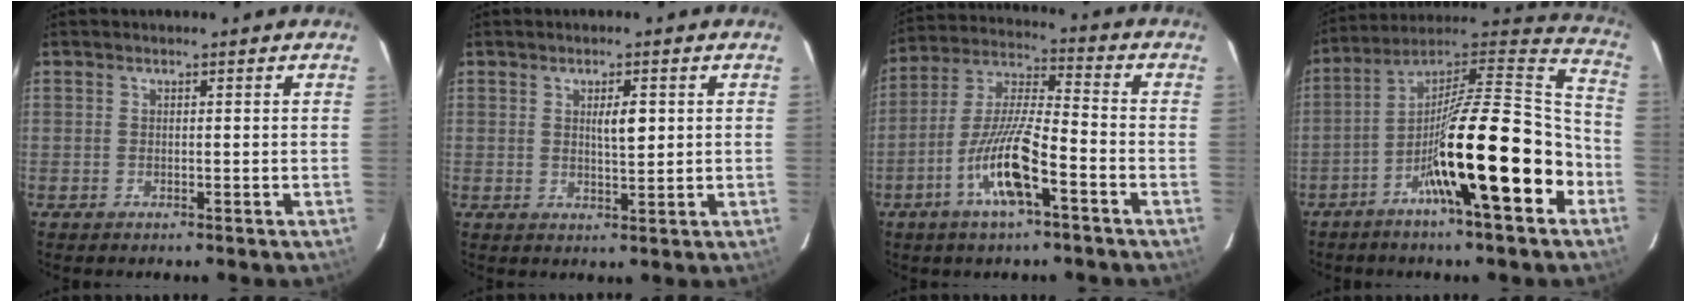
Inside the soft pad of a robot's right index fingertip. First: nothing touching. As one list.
[{"total": 3.2, "force": [0.8, 0.8, 3.0], "torque": [-0.048, -0.001, 0.014]}, {"total": 12.5, "force": [-5.6, 1.9, 11.0], "torque": [-0.221, 0.000, -0.106]}, {"total": 21.1, "force": [-7.9, 1.9, 19.4], "torque": [-0.300, 0.009, -0.132]}]